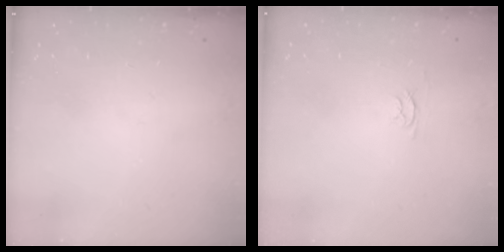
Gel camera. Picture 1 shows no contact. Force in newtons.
{"total": 2.4, "press": 2.4, "slide": 0.3}